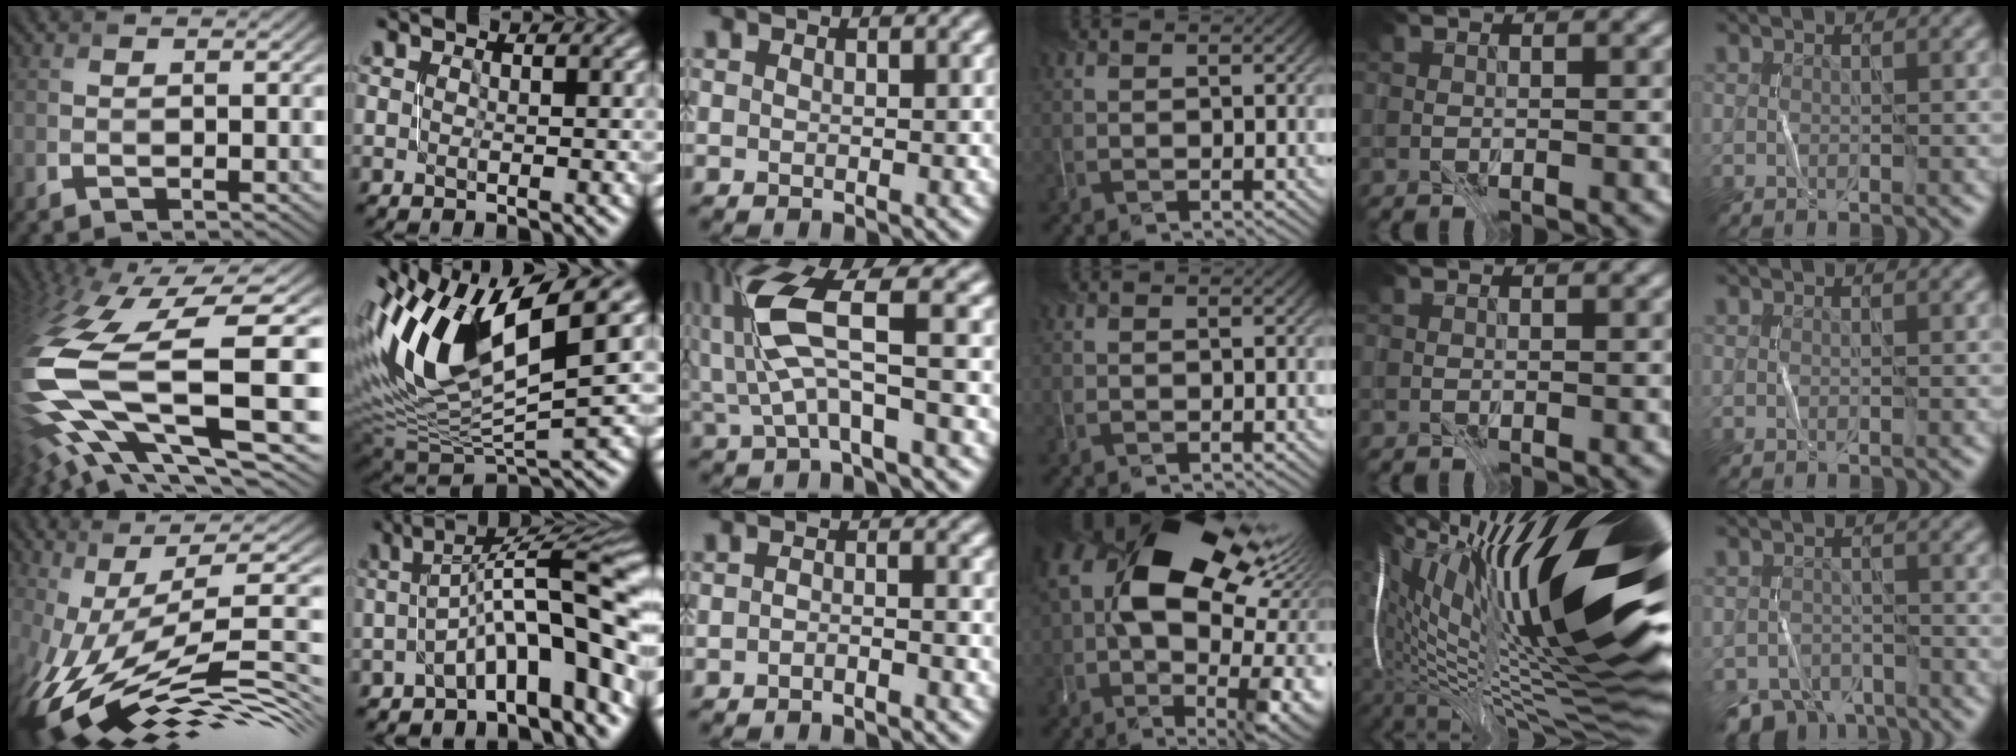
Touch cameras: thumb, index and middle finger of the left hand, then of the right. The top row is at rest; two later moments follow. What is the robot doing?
{"motion": "close", "object": "stapler"}